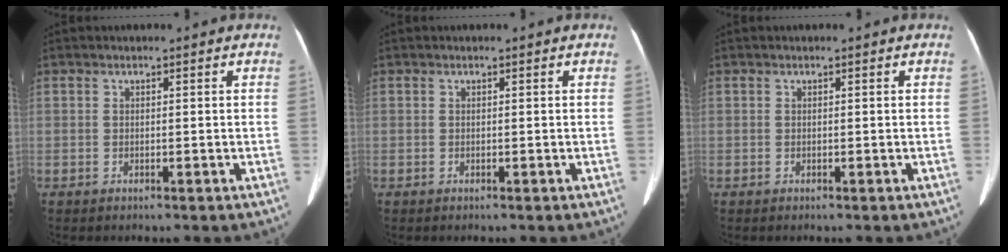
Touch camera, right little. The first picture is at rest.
{"total": 0.0}
{"total": 0.0}